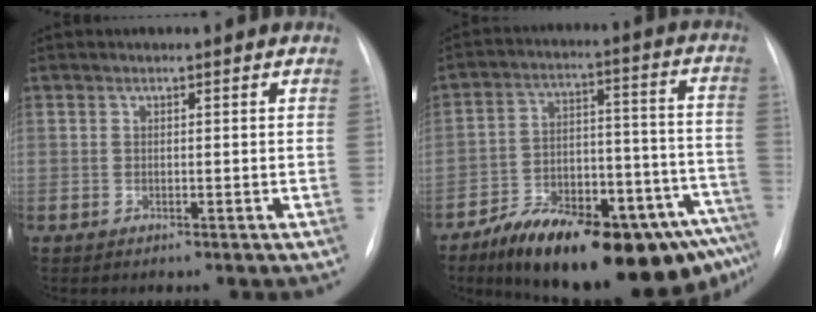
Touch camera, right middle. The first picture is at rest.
{"total": 23.9, "force": [-16.6, 6.5, 15.9], "torque": [-0.179, 0.029, -0.248]}